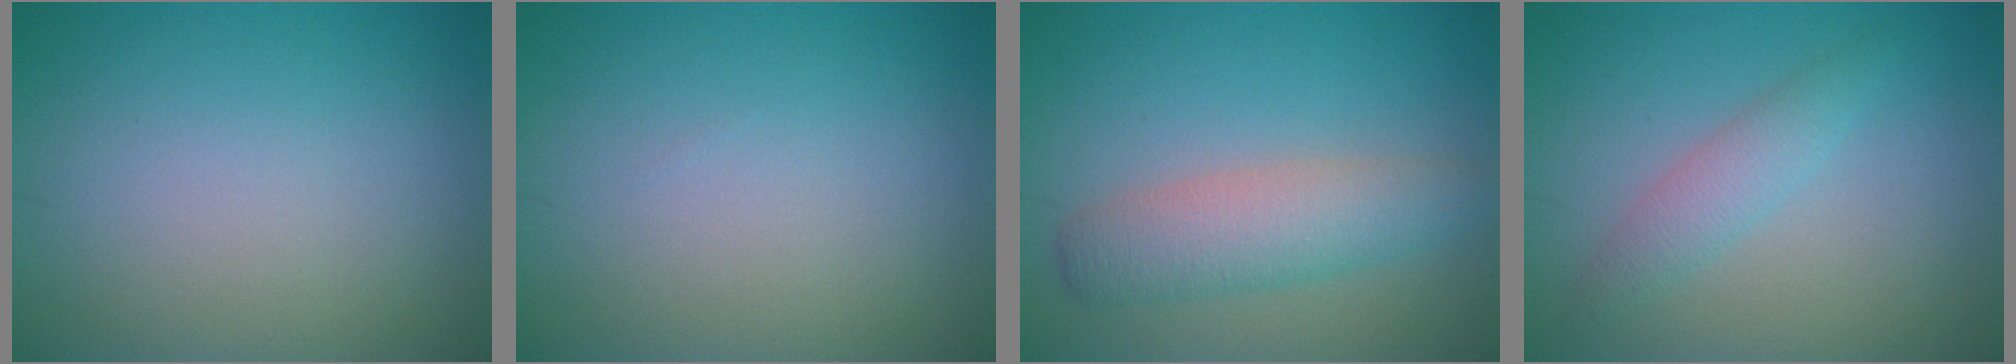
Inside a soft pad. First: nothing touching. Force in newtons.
{"total": 0.0}
{"total": 4.4, "press": 4.4, "slide": 0.1}
{"total": 2.2, "press": 2.2, "slide": 0.1}